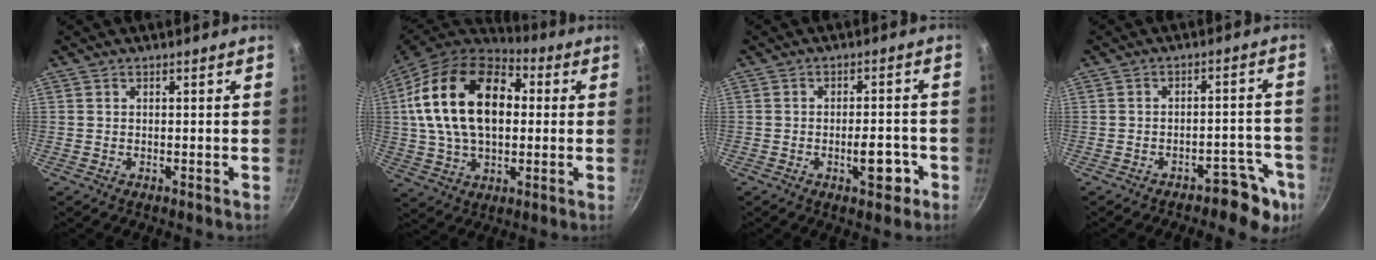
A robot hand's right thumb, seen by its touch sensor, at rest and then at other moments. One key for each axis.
{"total": 23.0, "fx": 3.6, "fy": 14.6, "fz": 17.5, "tx": -0.289, "ty": 0.022, "tz": 0.051}
{"total": 5.7, "fx": -2.3, "fy": 2.5, "fz": 4.5, "tx": -0.037, "ty": 0.017, "tz": -0.030}
{"total": 7.7, "fx": -5.0, "fy": 3.8, "fz": 4.5, "tx": -0.006, "ty": 0.059, "tz": -0.055}